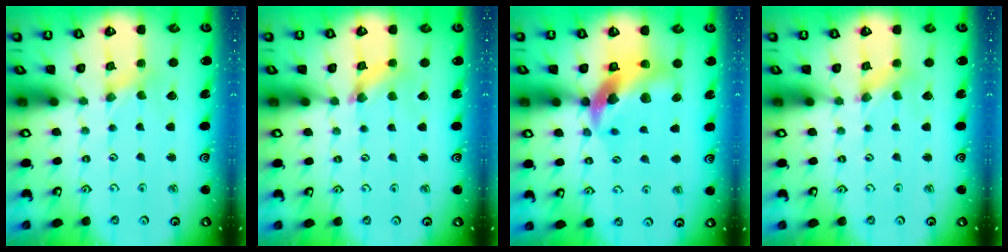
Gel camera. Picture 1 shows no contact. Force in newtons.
{"total": 2.9, "press": 2.9, "slide": 0.4}
{"total": 14.0, "press": 13.9, "slide": 1.9}
{"total": 2.5, "press": 2.5, "slide": 0.3}